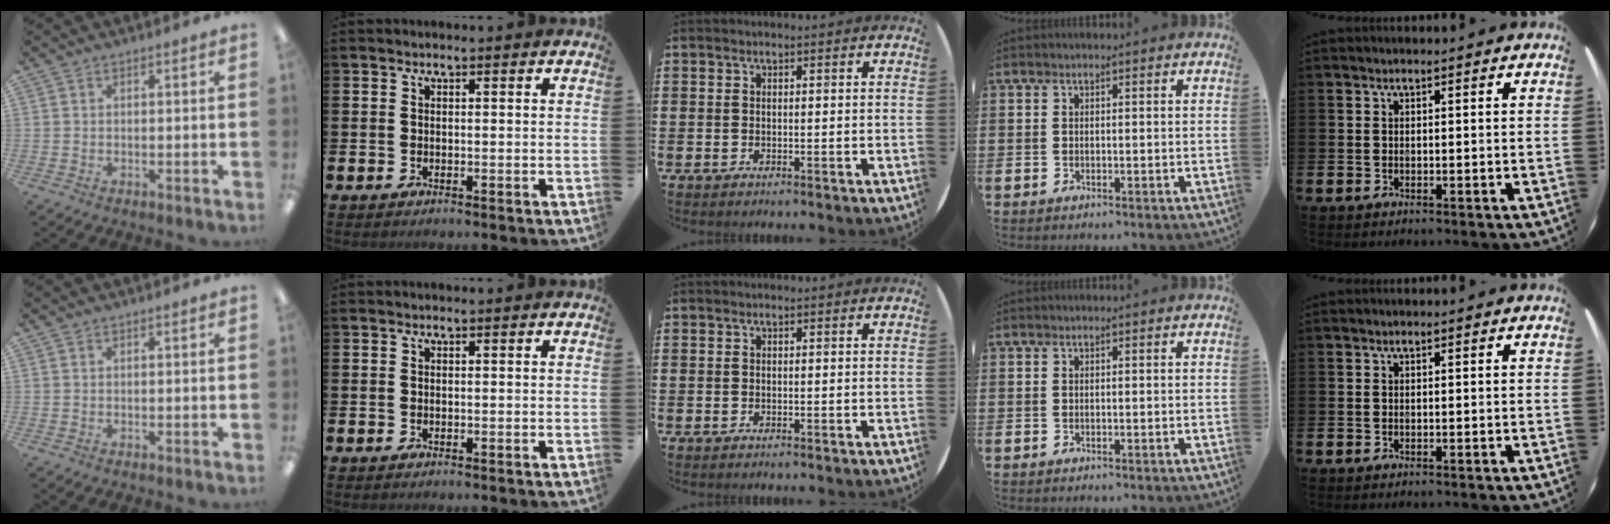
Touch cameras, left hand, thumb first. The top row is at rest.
{}